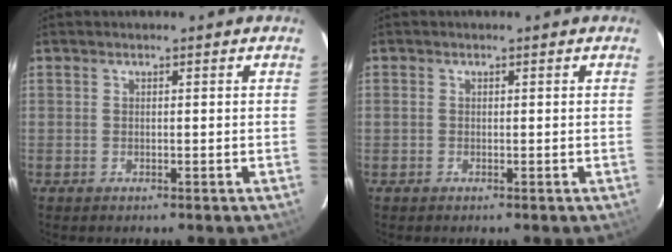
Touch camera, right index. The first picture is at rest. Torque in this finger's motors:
{"motor_torque": [0.33, -0.02, 0.18, 0.04]}